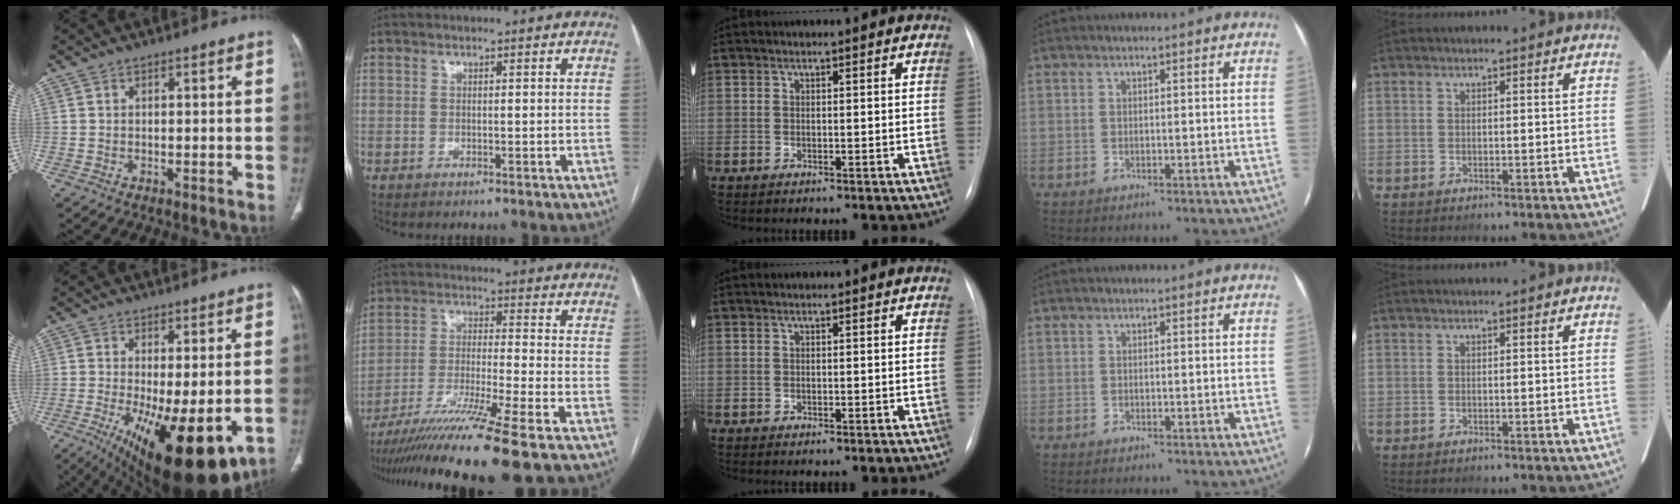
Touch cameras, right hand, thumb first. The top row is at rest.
{"thumb": {"total": 18.7, "force": [-6.2, 6.5, 16.4], "torque": [-0.245, -0.032, -0.077]}, "index": {"total": 14.9, "force": [-11.3, -2.4, 9.4], "torque": [-0.180, -0.037, -0.196]}}